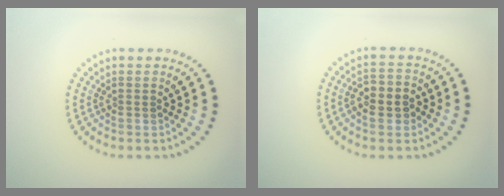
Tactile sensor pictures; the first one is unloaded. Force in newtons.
{"total": 3.0, "press": 3.0, "slide": 0.6}